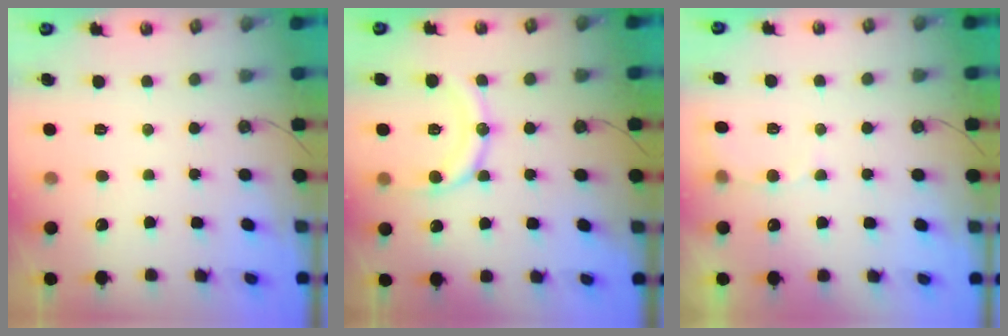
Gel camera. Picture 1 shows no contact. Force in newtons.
{"total": 12.1, "press": 12.0, "slide": 1.4}
{"total": 5.6, "press": 5.5, "slide": 1.4}